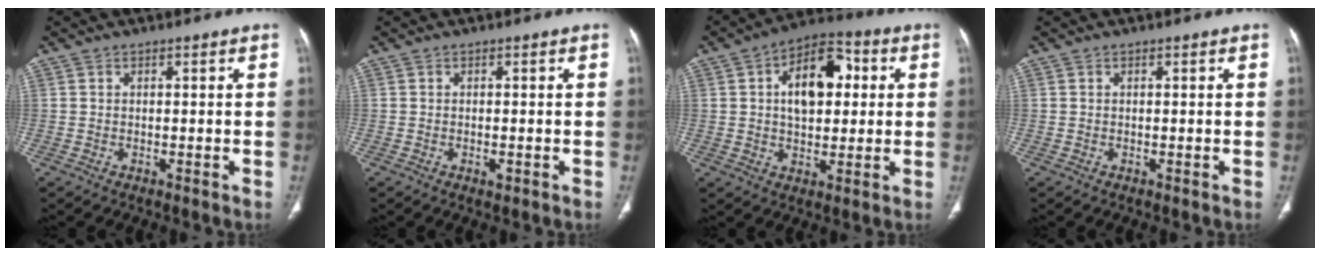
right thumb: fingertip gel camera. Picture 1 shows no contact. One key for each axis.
{"total": 1.0, "fx": -0.4, "fy": 0.4, "fz": 0.8, "tx": -0.011, "ty": -0.002, "tz": -0.006}
{"total": 13.6, "fx": 2.6, "fy": 8.2, "fz": 10.5, "tx": -0.125, "ty": 0.017, "tz": 0.033}
{"total": 0.0}